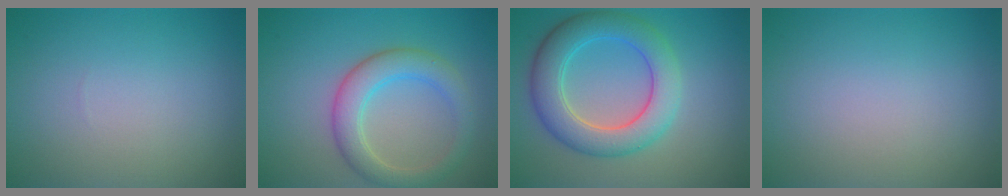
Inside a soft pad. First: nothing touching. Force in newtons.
{"total": 4.4, "press": 4.4, "slide": 0.4}
{"total": 6.4, "press": 6.4, "slide": 0.3}
{"total": 0.0}